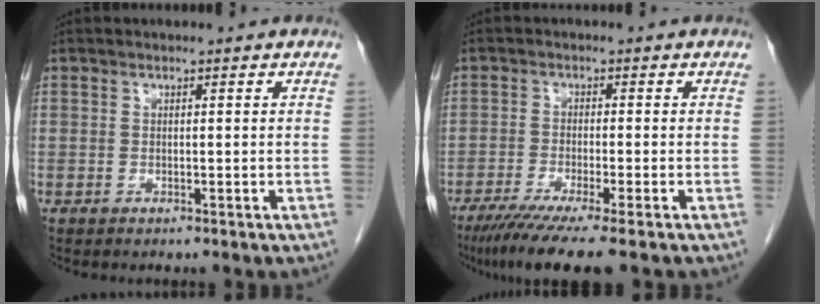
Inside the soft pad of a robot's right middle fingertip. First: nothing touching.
{"total": 8.3, "force": [-6.2, -0.6, 5.6], "torque": [-0.085, -0.024, -0.100]}